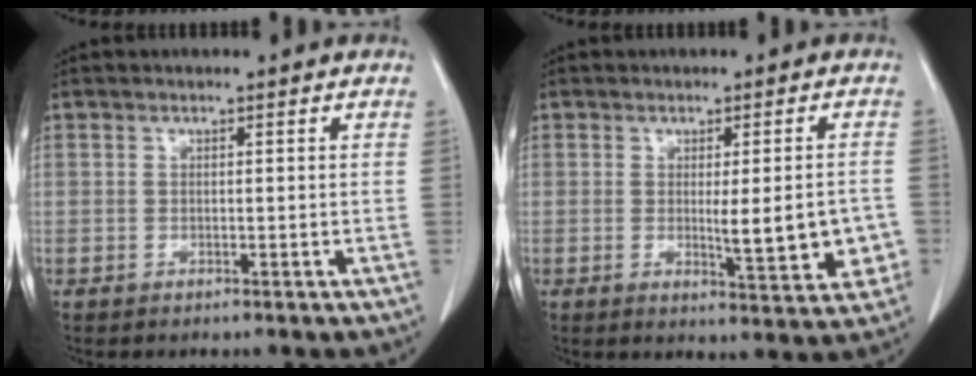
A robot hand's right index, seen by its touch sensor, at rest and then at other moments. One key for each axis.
{"total": 8.2, "fx": -1.3, "fy": 1.7, "fz": 7.9, "tx": -0.095, "ty": -0.009, "tz": -0.012}